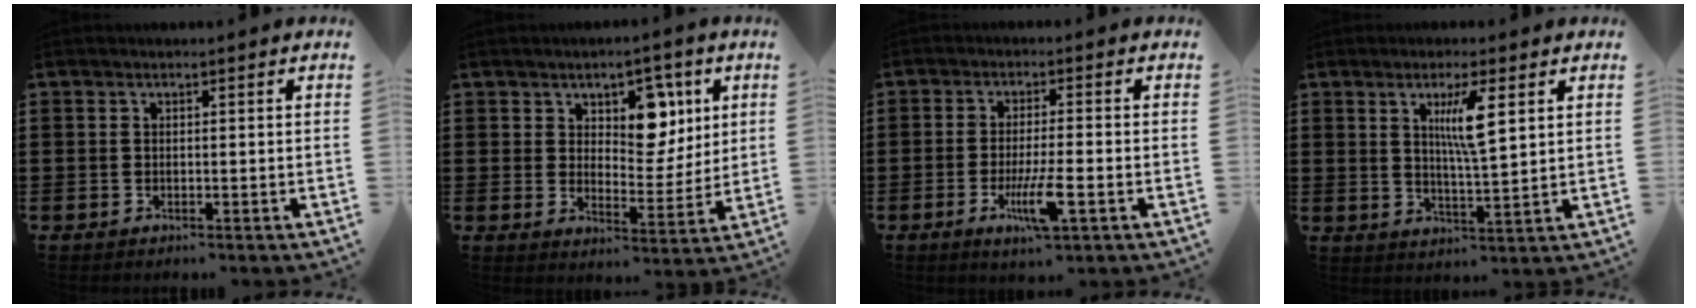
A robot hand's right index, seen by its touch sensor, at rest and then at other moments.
{"total": 7.4, "force": [4.0, 4.8, 3.9], "torque": [-0.070, -0.006, 0.065]}
{"total": 6.7, "force": [-2.6, 1.0, 6.1], "torque": [-0.123, -0.017, -0.048]}
{"total": 6.0, "force": [2.5, 1.0, 5.4], "torque": [-0.097, -0.005, 0.037]}